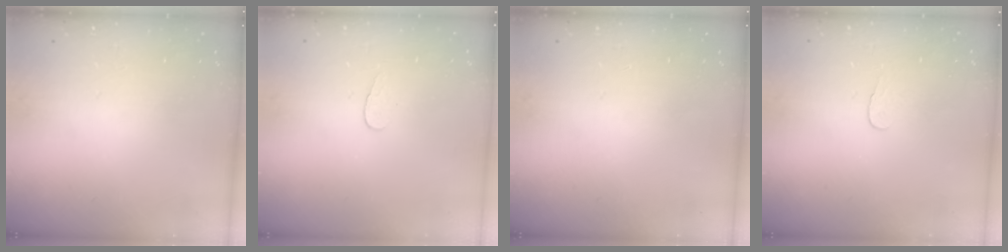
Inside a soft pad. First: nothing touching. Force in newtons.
{"total": 3.9, "press": 3.9, "slide": 0.4}
{"total": 0.0}
{"total": 3.8, "press": 3.8, "slide": 0.3}